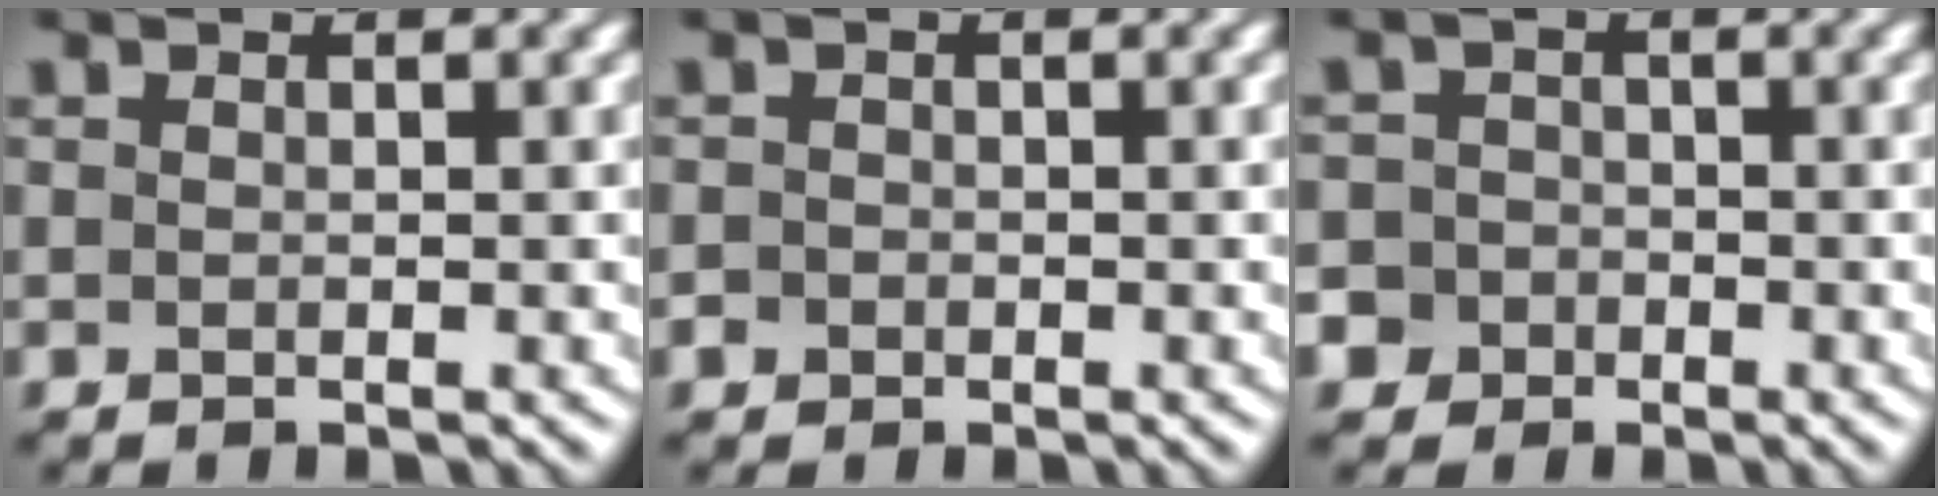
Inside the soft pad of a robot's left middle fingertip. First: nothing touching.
{"total": 1.1, "force": [-0.5, 0.9, 0.2], "torque": [0.003, -0.001, -0.009]}
{"total": 5.2, "force": [-2.6, 4.5, 0.8], "torque": [-0.005, 0.000, -0.068]}